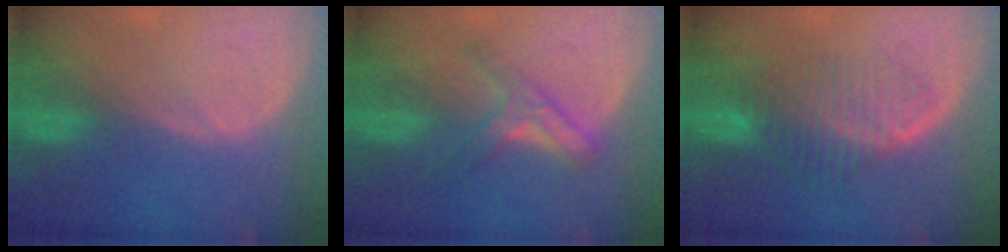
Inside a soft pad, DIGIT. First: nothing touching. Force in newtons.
{"total": 5.1, "press": 5.0, "slide": 0.9}
{"total": 6.9, "press": 6.5, "slide": 2.3}